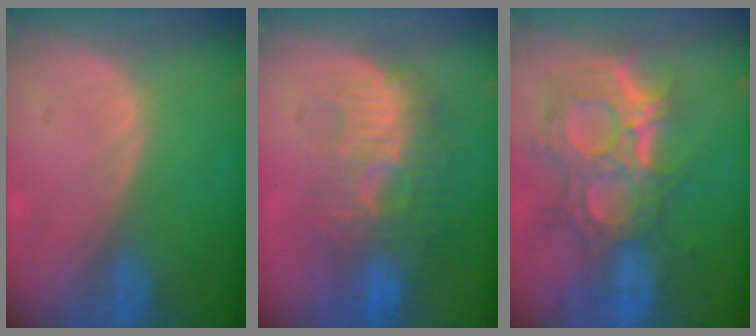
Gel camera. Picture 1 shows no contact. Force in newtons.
{"total": 9.9, "press": 9.1, "slide": 3.7}
{"total": 12.1, "press": 10.8, "slide": 5.5}